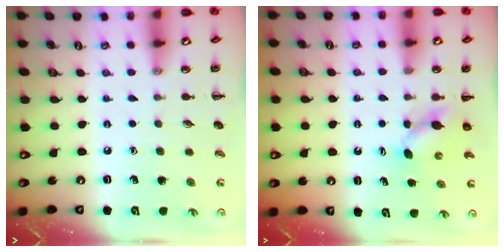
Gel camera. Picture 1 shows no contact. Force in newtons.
{"total": 4.0, "press": 3.9, "slide": 0.7}